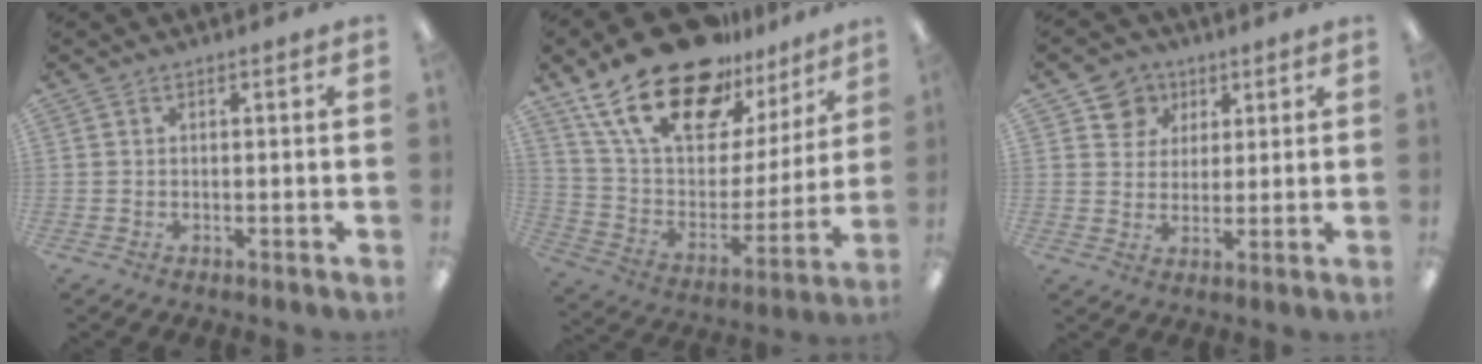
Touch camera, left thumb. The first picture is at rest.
{"total": 26.0, "force": [18.4, 12.0, 13.8], "torque": [-0.248, -0.115, 0.324]}
{"total": 6.9, "force": [3.8, 5.7, 0.7], "torque": [-0.011, -0.011, 0.068]}